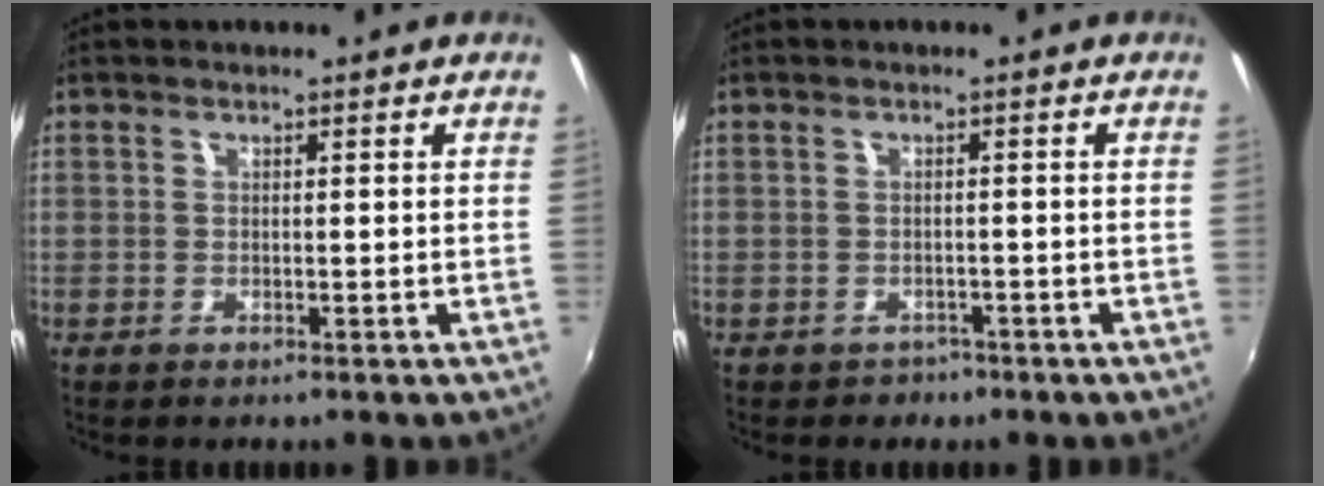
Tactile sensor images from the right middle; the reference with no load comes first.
{"total": 2.4, "force": [-1.5, 1.9, 0.3], "torque": [-0.011, -0.001, -0.018]}